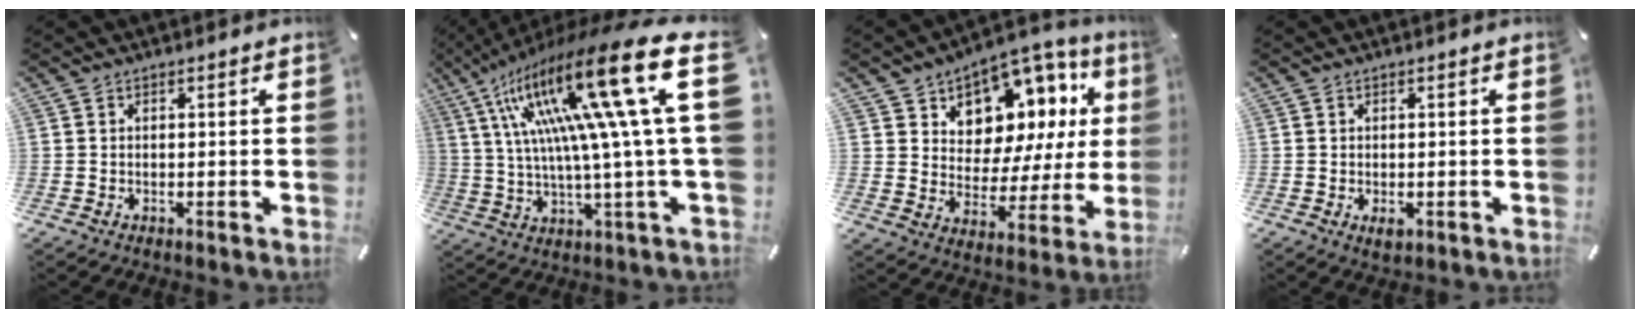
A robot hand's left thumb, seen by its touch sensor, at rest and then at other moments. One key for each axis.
{"total": 32.0, "fx": 10.3, "fy": 6.2, "fz": 29.6, "tx": -0.553, "ty": -0.085, "tz": 0.156}
{"total": 9.8, "fx": 5.9, "fy": 7.4, "fz": 2.5, "tx": -0.038, "ty": -0.071, "tz": 0.108}
{"total": 1.9, "fx": -0.4, "fy": 0.8, "fz": 1.7, "tx": -0.028, "ty": -0.001, "tz": -0.006}